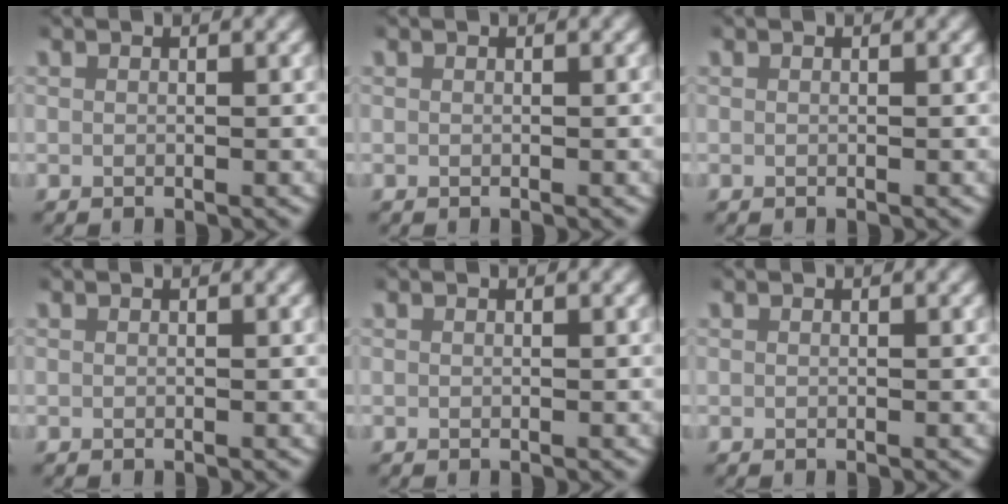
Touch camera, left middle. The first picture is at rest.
{"total": 0.0}
{"total": 0.0}
{"total": 0.0}
{"total": 0.0}
{"total": 0.0}